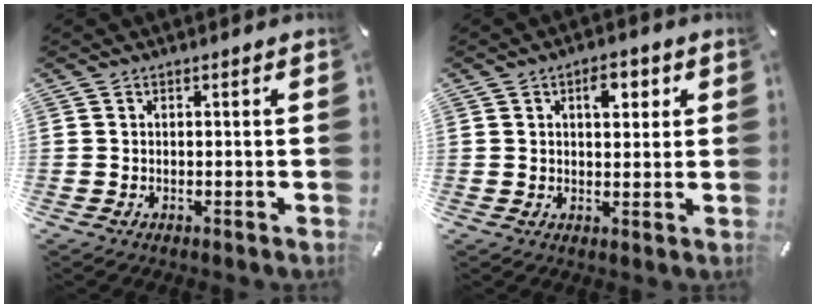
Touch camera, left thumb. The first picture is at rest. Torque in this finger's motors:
{"motor_torque": [0.73, 0.41, 0.10, -0.10, 0.00]}